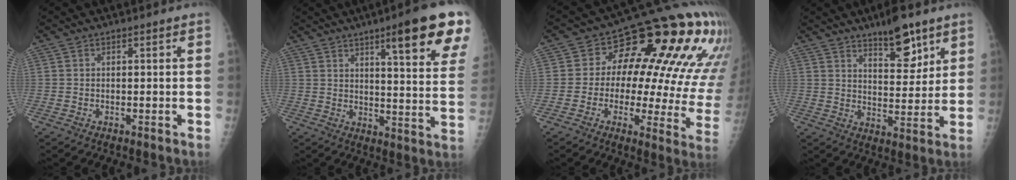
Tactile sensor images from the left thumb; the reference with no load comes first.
{"total": 17.7, "force": [10.1, 3.0, 14.2], "torque": [-0.156, -0.046, 0.130]}
{"total": 21.8, "force": [7.1, 10.3, 17.8], "torque": [-0.183, 0.015, 0.078]}
{"total": 9.8, "force": [6.7, 3.6, 6.2], "torque": [-0.072, -0.046, 0.107]}